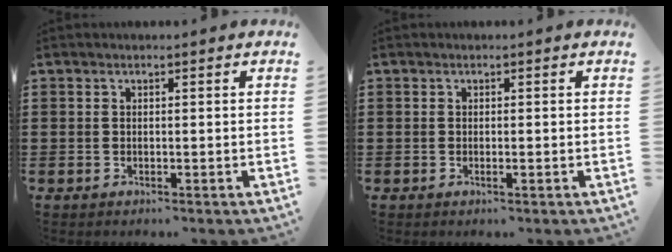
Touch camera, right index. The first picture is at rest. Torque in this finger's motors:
{"motor_torque": [-0.65, 0.45, -0.03, -0.01]}